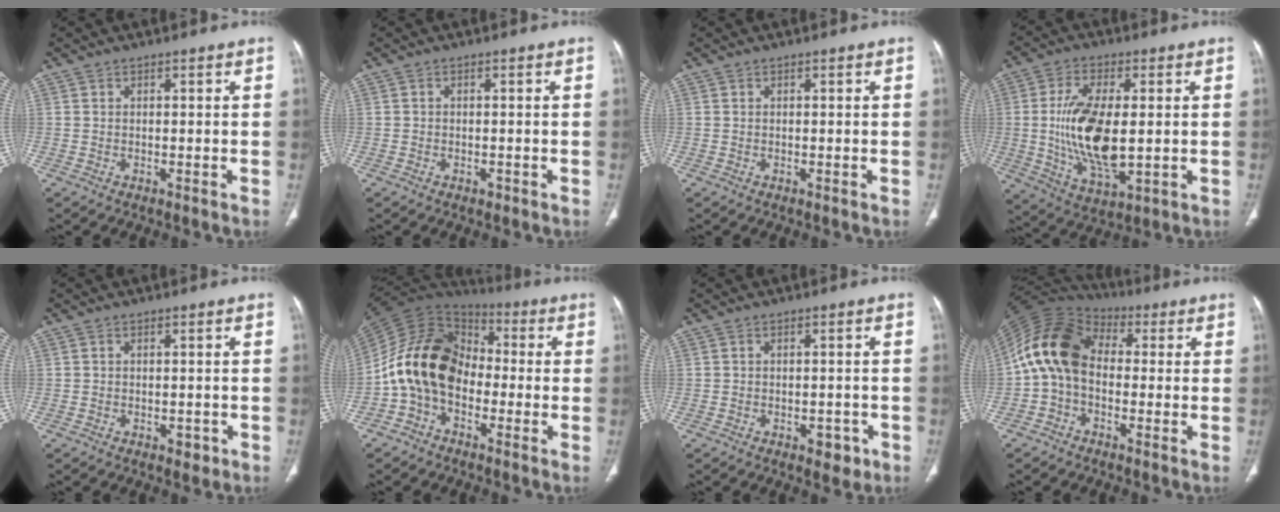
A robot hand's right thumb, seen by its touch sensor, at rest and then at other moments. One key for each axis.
{"total": 0.9, "fx": -0.5, "fy": 0.6, "fz": 0.3, "tx": -0.002, "ty": 0.002, "tz": -0.007}
{"total": 0.0}
{"total": 15.5, "fx": 0.0, "fy": 7.1, "fz": 13.8, "tx": -0.265, "ty": -0.017, "tz": 0.007}
{"total": 1.9, "fx": -0.9, "fy": 1.3, "fz": 1.0, "tx": -0.005, "ty": 0.003, "tz": -0.008}
{"total": 15.3, "fx": -3.1, "fy": 11.0, "fz": 10.2, "tx": -0.180, "ty": 0.057, "tz": -0.072}
{"total": 2.1, "fx": -1.0, "fy": 1.4, "fz": 1.2, "tx": -0.005, "ty": 0.004, "tz": -0.010}
{"total": 12.7, "fx": -0.4, "fy": 9.1, "fz": 8.9, "tx": -0.164, "ty": 0.038, "tz": -0.023}